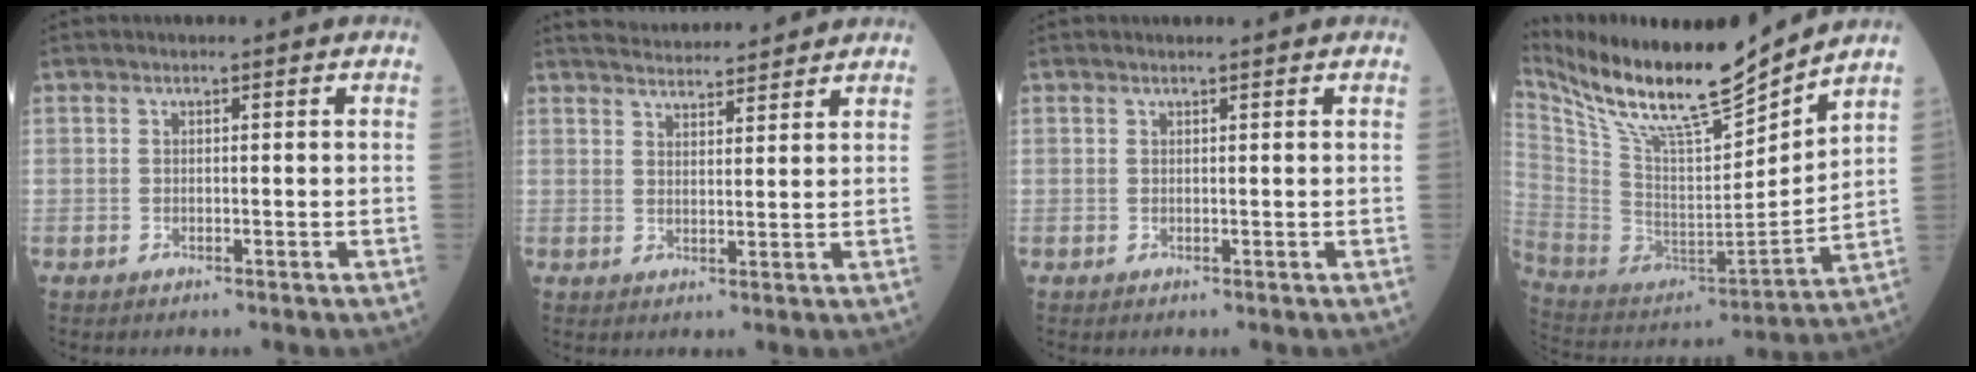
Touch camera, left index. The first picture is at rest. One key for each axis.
{"total": 10.0, "fx": 9.6, "fy": 1.2, "fz": 2.6, "tx": -0.044, "ty": 0.021, "tz": 0.141}
{"total": 1.1, "fx": 1.0, "fy": 0.0, "fz": 0.3, "tx": -0.007, "ty": 0.007, "tz": 0.017}
{"total": 19.9, "fx": 17.1, "fy": 1.5, "fz": 10.2, "tx": -0.196, "ty": -0.018, "tz": 0.312}